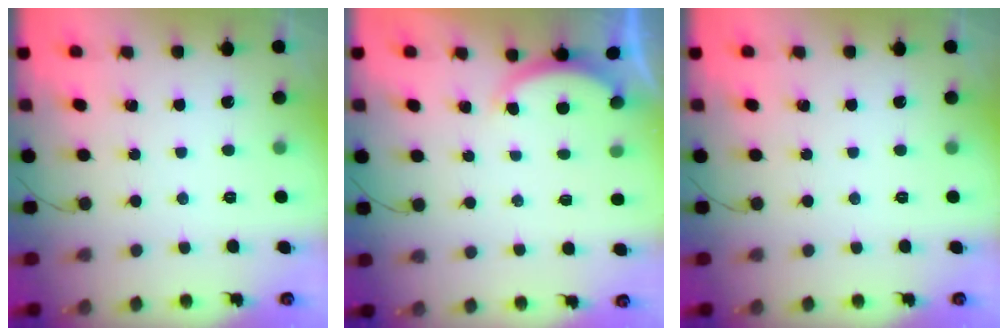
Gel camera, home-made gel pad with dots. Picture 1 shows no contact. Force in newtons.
{"total": 1.3, "press": 1.2, "slide": 0.5}
{"total": 0.0}